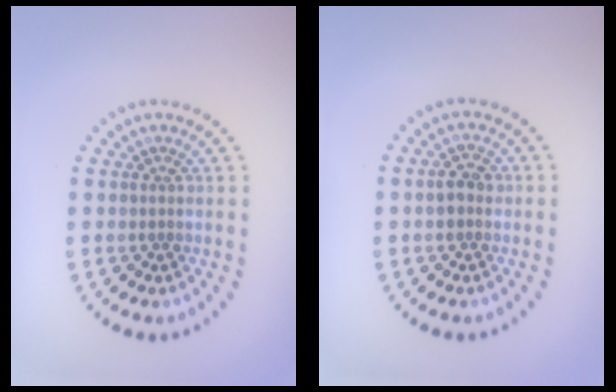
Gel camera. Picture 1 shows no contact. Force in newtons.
{"total": 1.8, "press": 1.8, "slide": 0.3}